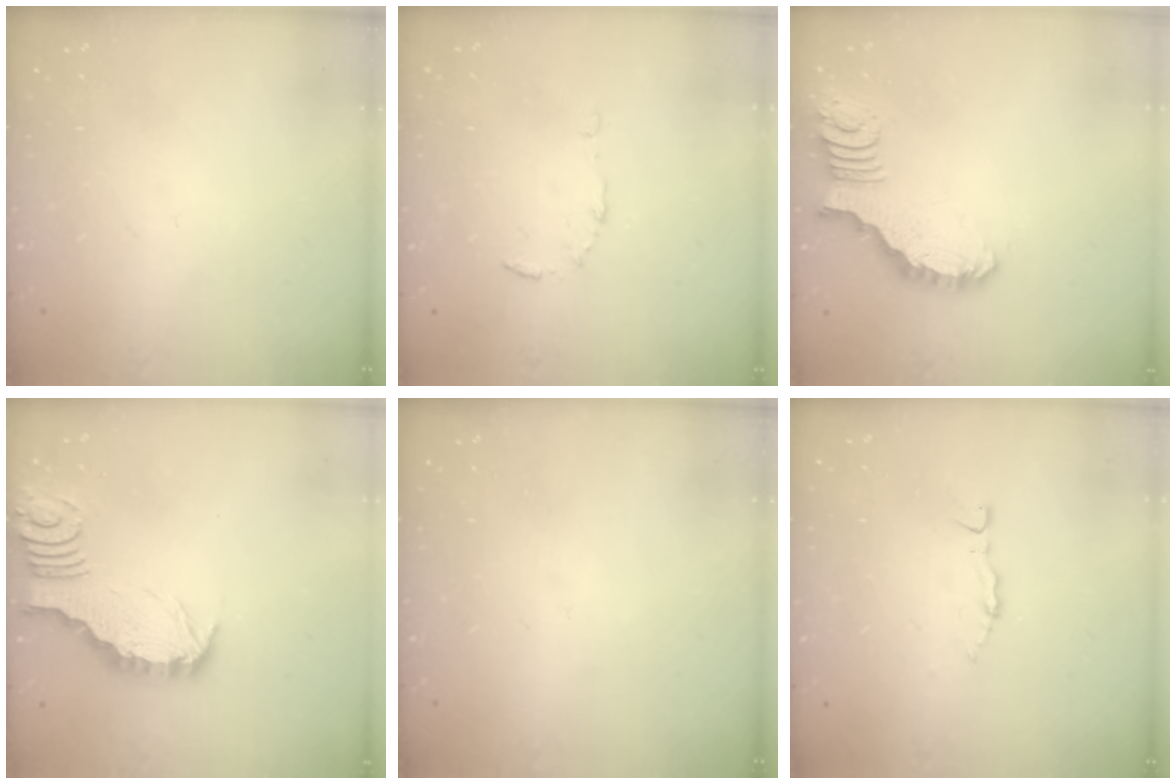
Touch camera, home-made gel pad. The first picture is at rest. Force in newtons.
{"total": 4.9, "press": 4.9, "slide": 0.4}
{"total": 2.9, "press": 2.9, "slide": 0.1}
{"total": 3.3, "press": 3.2, "slide": 0.4}
{"total": 0.0}
{"total": 2.8, "press": 2.8, "slide": 0.4}